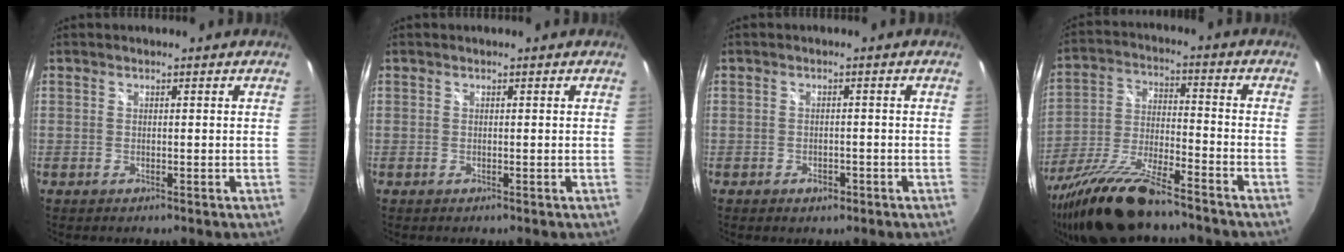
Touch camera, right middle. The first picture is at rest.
{"total": 0.0}
{"total": 2.1, "force": [-1.2, 1.4, 1.0], "torque": [-0.018, -0.002, -0.018]}
{"total": 16.5, "force": [-12.9, 3.3, 9.8], "torque": [-0.206, -0.035, -0.235]}